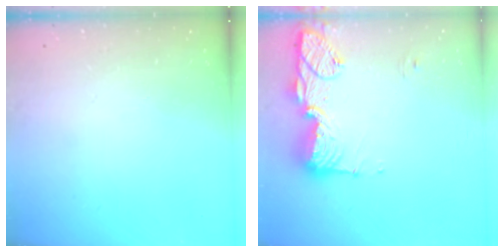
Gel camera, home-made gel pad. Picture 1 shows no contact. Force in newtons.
{"total": 14.7, "press": 14.7, "slide": 1.4}